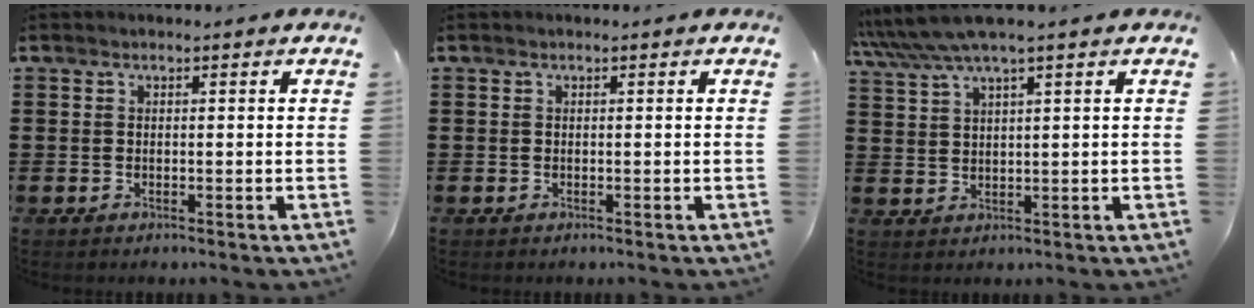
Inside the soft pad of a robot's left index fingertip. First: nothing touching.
{"total": 0.0}
{"total": 5.1, "force": [3.9, -0.1, 3.3], "torque": [-0.083, -0.010, 0.066]}